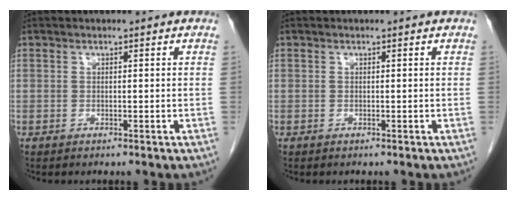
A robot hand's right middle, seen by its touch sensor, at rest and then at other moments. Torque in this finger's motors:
{"motor_torque": [0.11, 0.01, 0.01, 0.00]}